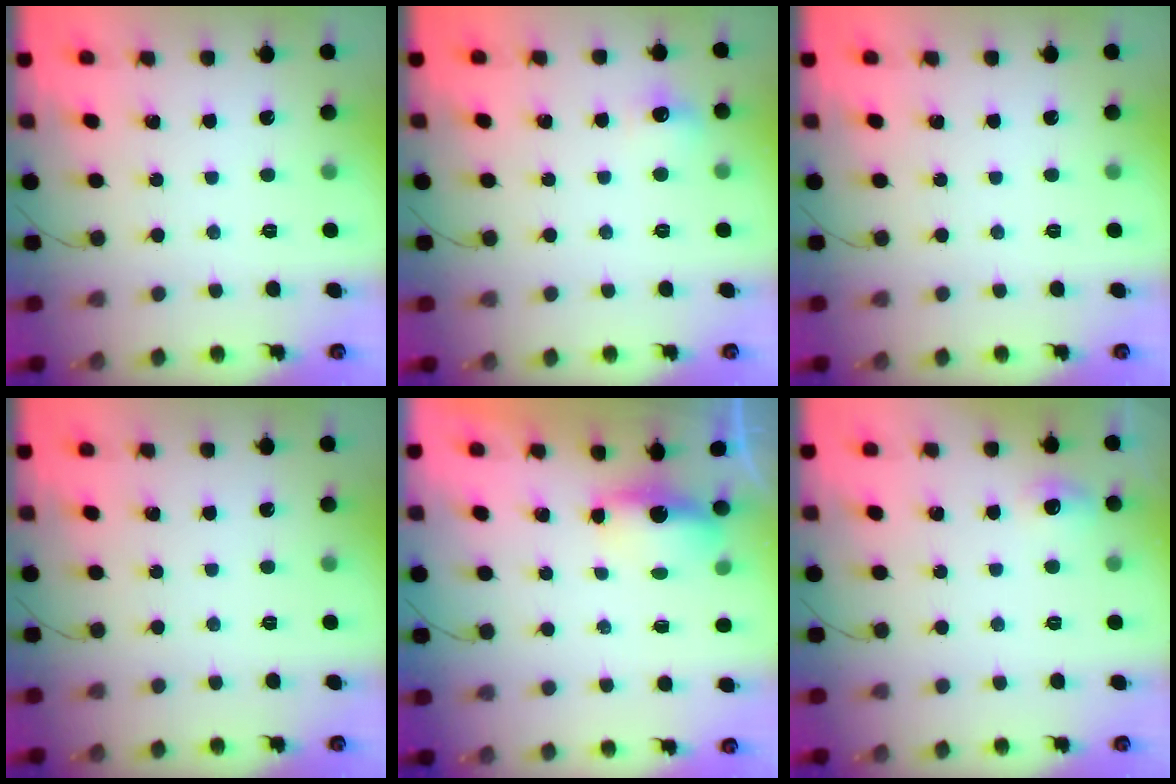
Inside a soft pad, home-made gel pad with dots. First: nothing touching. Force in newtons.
{"total": 6.0, "press": 5.9, "slide": 1.1}
{"total": 0.0}
{"total": 0.0}
{"total": 6.2, "press": 4.3, "slide": 4.6}
{"total": 5.3, "press": 5.0, "slide": 1.7}